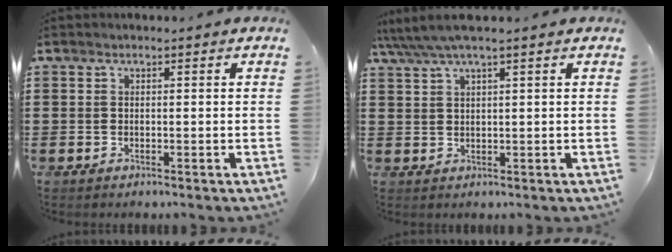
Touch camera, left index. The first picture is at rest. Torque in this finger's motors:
{"motor_torque": [1.10, -1.04, 0.48, 0.14]}